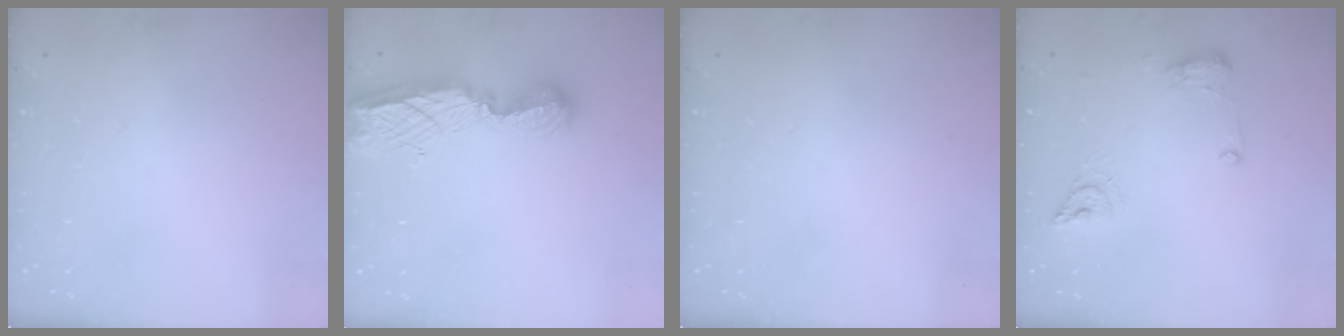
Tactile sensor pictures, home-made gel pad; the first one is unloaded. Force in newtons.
{"total": 13.5, "press": 13.5, "slide": 0.9}
{"total": 0.0}
{"total": 9.6, "press": 9.5, "slide": 1.4}